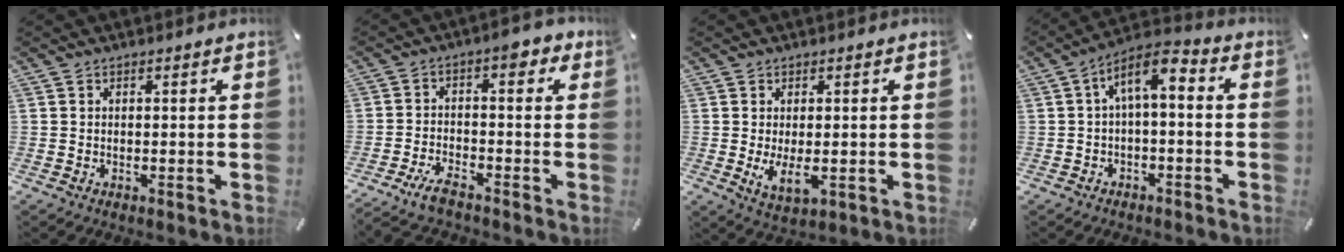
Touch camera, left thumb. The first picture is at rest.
{"total": 7.5, "force": [-3.3, 3.6, 5.6], "torque": [-0.106, 0.016, -0.064]}
{"total": 5.8, "force": [-0.4, 2.6, 5.1], "torque": [-0.098, -0.014, -0.012]}
{"total": 6.9, "force": [0.5, 3.1, 6.1], "torque": [-0.109, -0.001, 0.007]}